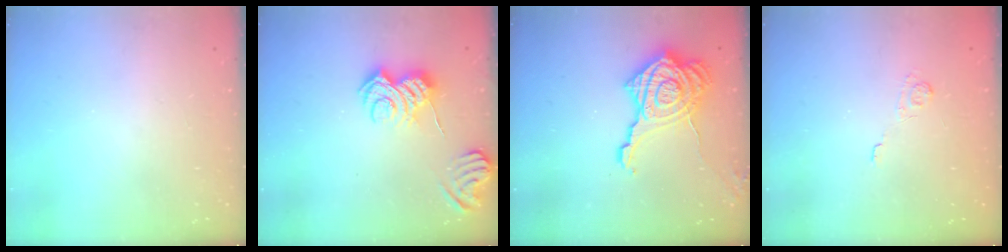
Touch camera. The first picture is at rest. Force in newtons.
{"total": 5.7, "press": 5.7, "slide": 0.5}
{"total": 20.6, "press": 20.5, "slide": 1.8}
{"total": 1.9, "press": 1.3, "slide": 1.3}